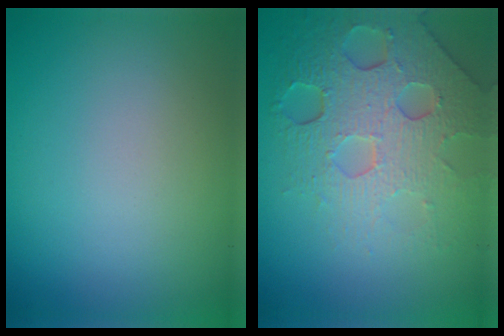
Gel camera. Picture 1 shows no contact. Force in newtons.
{"total": 7.6, "press": 5.2, "slide": 5.5}